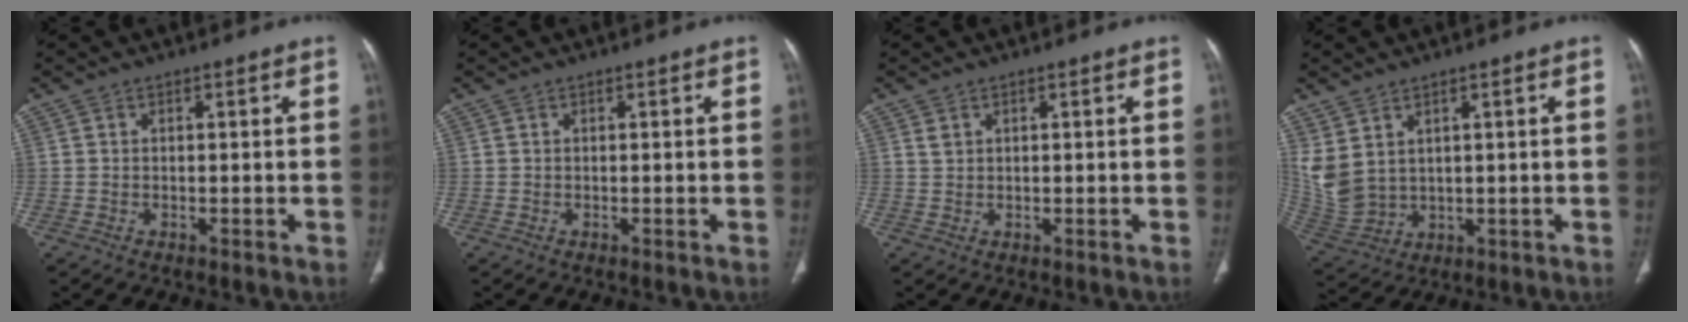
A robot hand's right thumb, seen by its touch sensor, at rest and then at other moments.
{"total": 0.0}
{"total": 1.1, "force": [0.7, 0.8, 0.4], "torque": [-0.003, 0.003, 0.017]}
{"total": 8.6, "force": [3.6, 5.4, 5.6], "torque": [-0.119, -0.014, 0.095]}